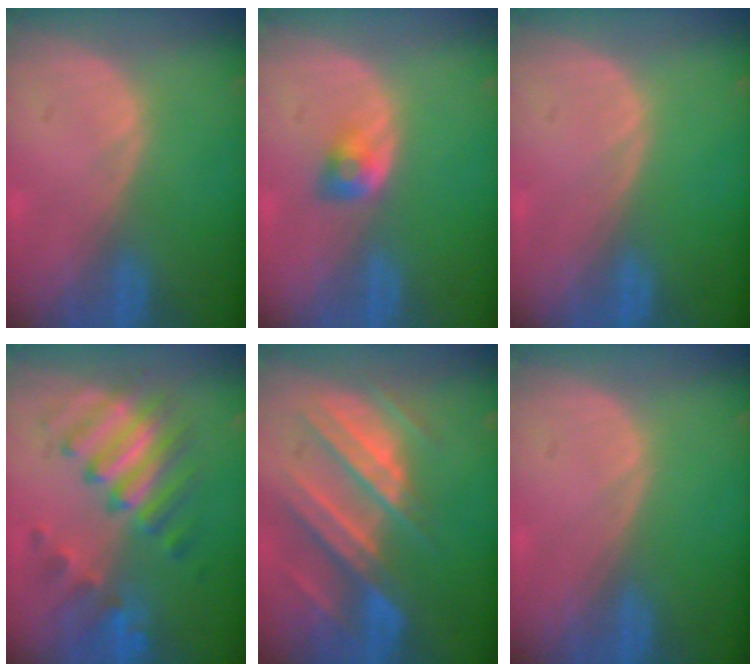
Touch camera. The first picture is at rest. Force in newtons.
{"total": 2.8, "press": 2.5, "slide": 1.3}
{"total": 0.0}
{"total": 8.6, "press": 8.6, "slide": 0.3}
{"total": 10.5, "press": 9.3, "slide": 4.9}
{"total": 0.0}